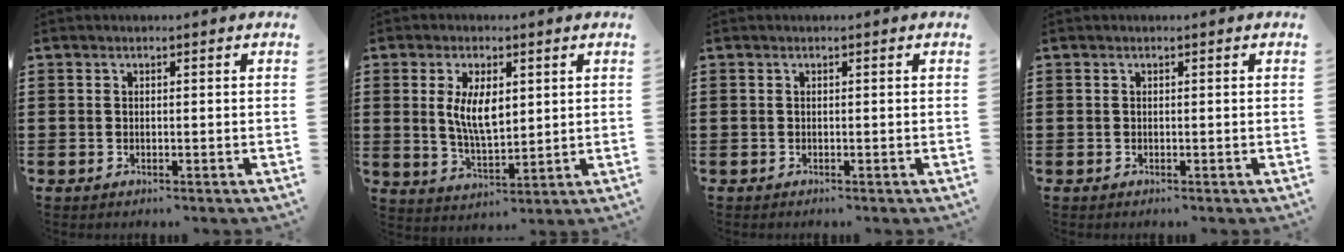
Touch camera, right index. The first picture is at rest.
{"total": 6.9, "force": [1.3, 3.2, 6.0], "torque": [-0.113, 0.005, 0.021]}
{"total": 0.0}
{"total": 0.0}